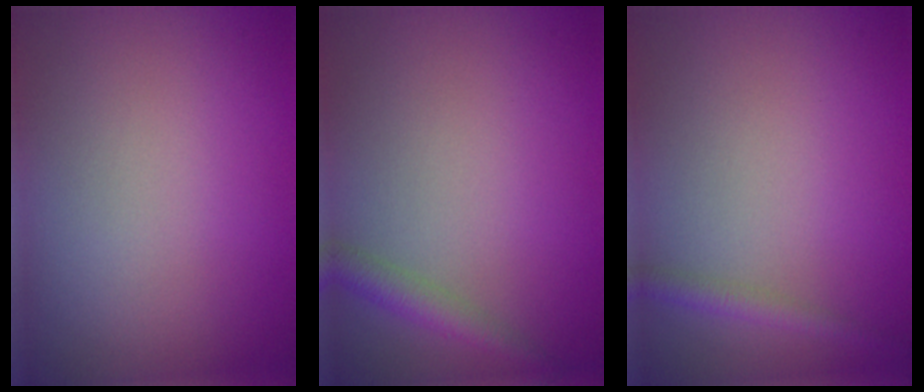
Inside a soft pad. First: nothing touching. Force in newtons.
{"total": 2.2, "press": 2.2, "slide": 0.1}
{"total": 1.6, "press": 1.6, "slide": 0.1}